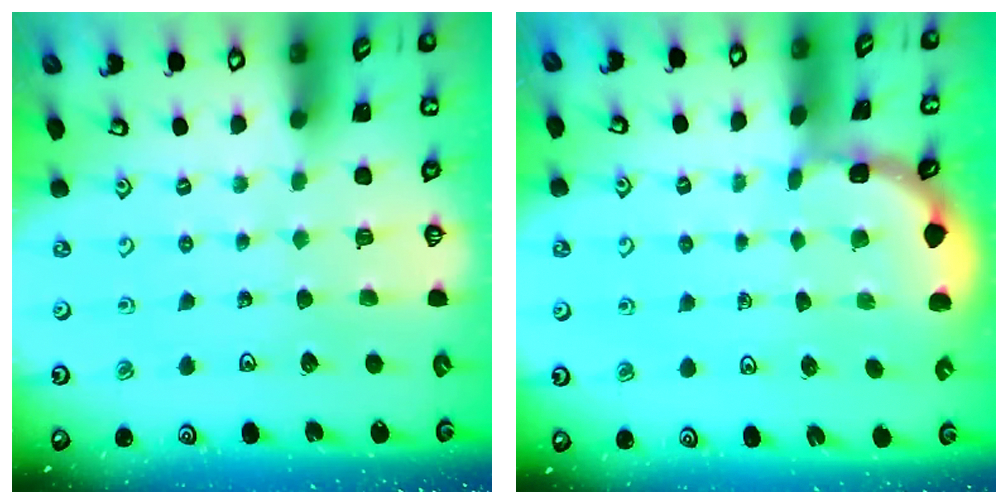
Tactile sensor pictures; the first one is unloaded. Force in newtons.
{"total": 1.7, "press": 1.7, "slide": 0.1}